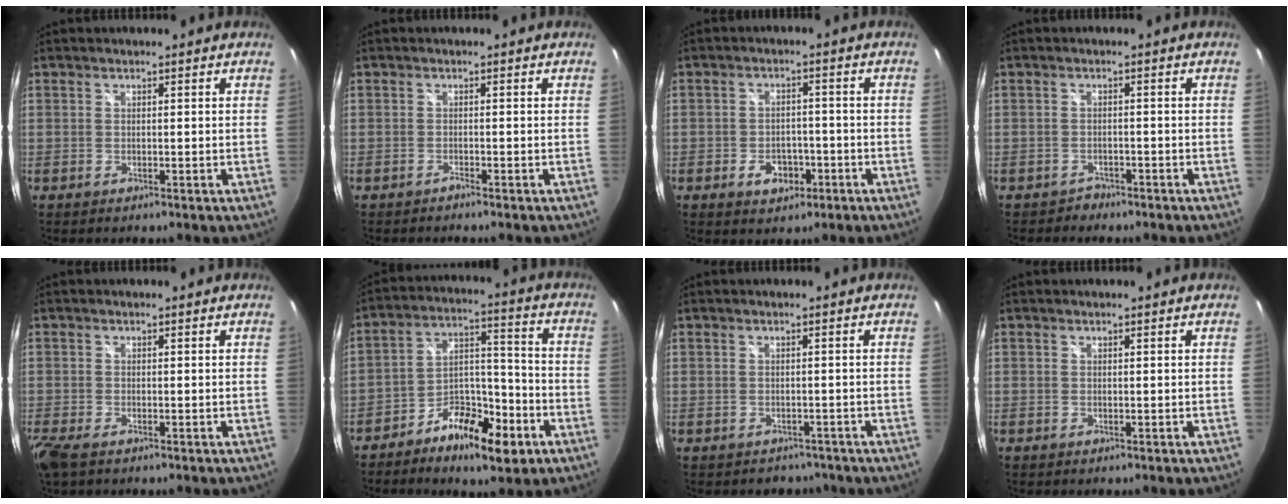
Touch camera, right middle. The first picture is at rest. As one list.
[{"total": 0.8, "force": [-0.8, 0.0, 0.1], "torque": [-0.002, -0.004, -0.016]}, {"total": 5.3, "force": [-2.7, 3.7, 2.7], "torque": [-0.055, 0.007, -0.031]}, {"total": 2.3, "force": [-1.8, 1.3, -0.1], "torque": [-0.005, 0.003, -0.031]}, {"total": 4.7, "force": [-3.3, 1.8, 2.9], "torque": [-0.074, -0.020, -0.066]}, {"total": 12.7, "force": [-7.2, 4.9, 9.2], "torque": [-0.159, 0.019, -0.117]}, {"total": 4.3, "force": [-3.5, 2.5, 0.7], "torque": [-0.013, -0.004, -0.042]}, {"total": 0.0}]